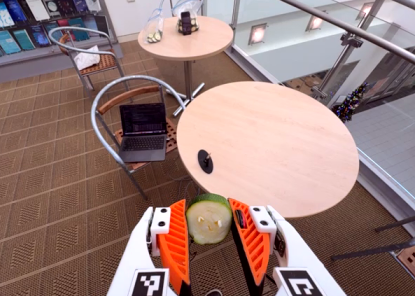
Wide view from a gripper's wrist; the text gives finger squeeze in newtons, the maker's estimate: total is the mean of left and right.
{"total": 8.8, "left": 8.6, "right": 9.0}